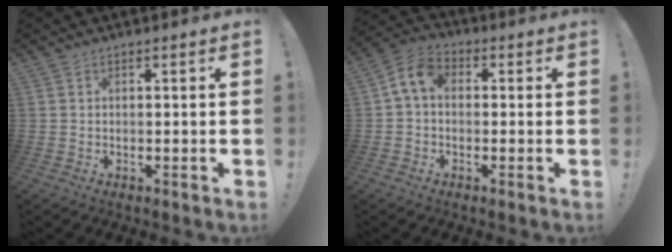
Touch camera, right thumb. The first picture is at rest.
{"total": 7.5, "force": [0.9, 5.0, 5.4], "torque": [-0.110, 0.007, 0.020]}